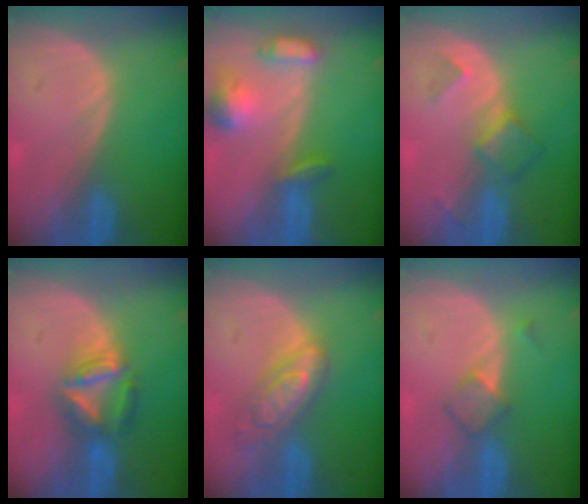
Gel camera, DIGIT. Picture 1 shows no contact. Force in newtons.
{"total": 6.8, "press": 6.4, "slide": 2.3}
{"total": 4.9, "press": 4.4, "slide": 2.1}
{"total": 6.6, "press": 6.3, "slide": 2.2}
{"total": 6.3, "press": 6.3, "slide": 0.4}
{"total": 3.6, "press": 3.3, "slide": 1.2}